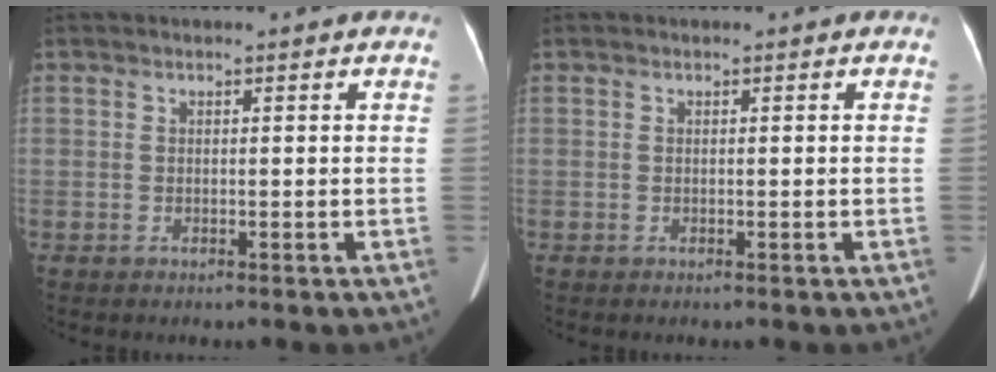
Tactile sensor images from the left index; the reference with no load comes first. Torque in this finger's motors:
{"motor_torque": [0.02, 0.02, 0.00, 0.01]}